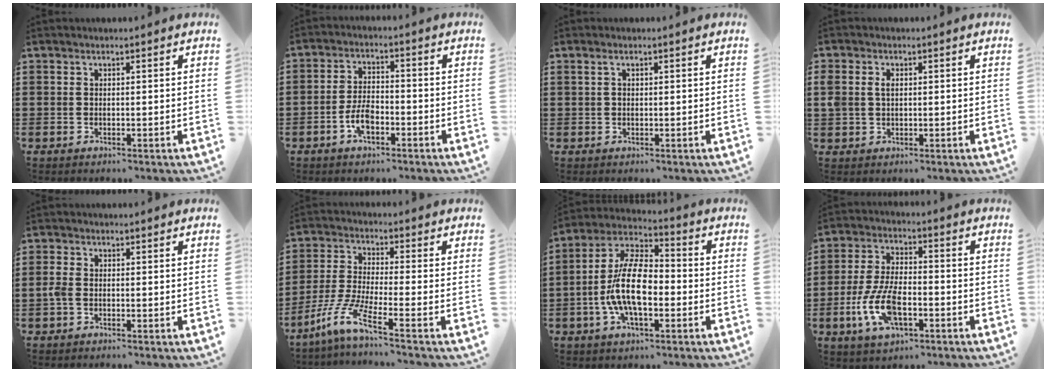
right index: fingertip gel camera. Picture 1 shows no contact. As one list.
[{"total": 5.1, "force": [-2.4, 2.3, 3.9], "torque": [-0.092, 0.000, -0.050]}, {"total": 1.0, "force": [0.3, 0.6, 0.7], "torque": [-0.017, 0.005, 0.005]}, {"total": 2.2, "force": [0.4, 1.6, 1.4], "torque": [-0.031, 0.009, 0.006]}, {"total": 1.7, "force": [-0.7, 0.9, 1.3], "torque": [-0.034, -0.002, -0.015]}, {"total": 7.4, "force": [-5.0, 0.6, 5.5], "torque": [-0.141, -0.020, -0.105]}, {"total": 12.7, "force": [-2.4, 5.6, 11.1], "torque": [-0.251, -0.005, -0.050]}, {"total": 9.6, "force": [-3.4, 4.3, 7.8], "torque": [-0.190, -0.011, -0.068]}]